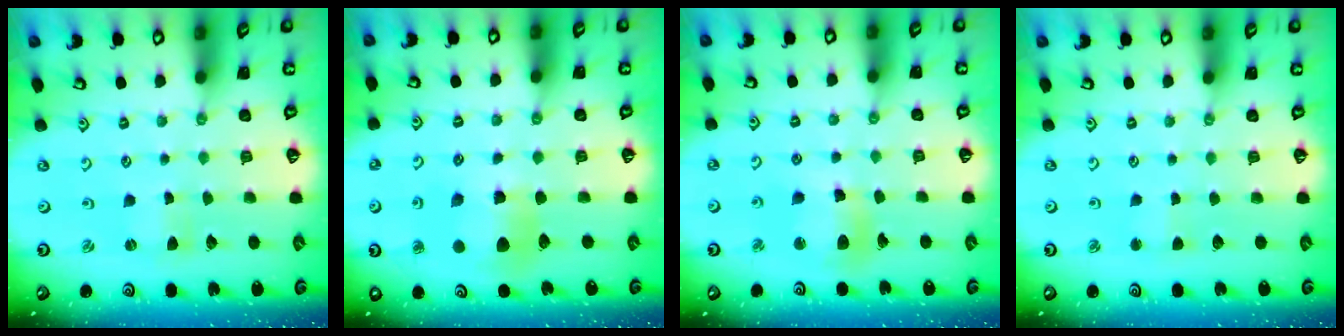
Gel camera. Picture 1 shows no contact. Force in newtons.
{"total": 10.2, "press": 10.2, "slide": 1.2}
{"total": 11.6, "press": 11.5, "slide": 1.9}
{"total": 2.4, "press": 2.4, "slide": 0.3}